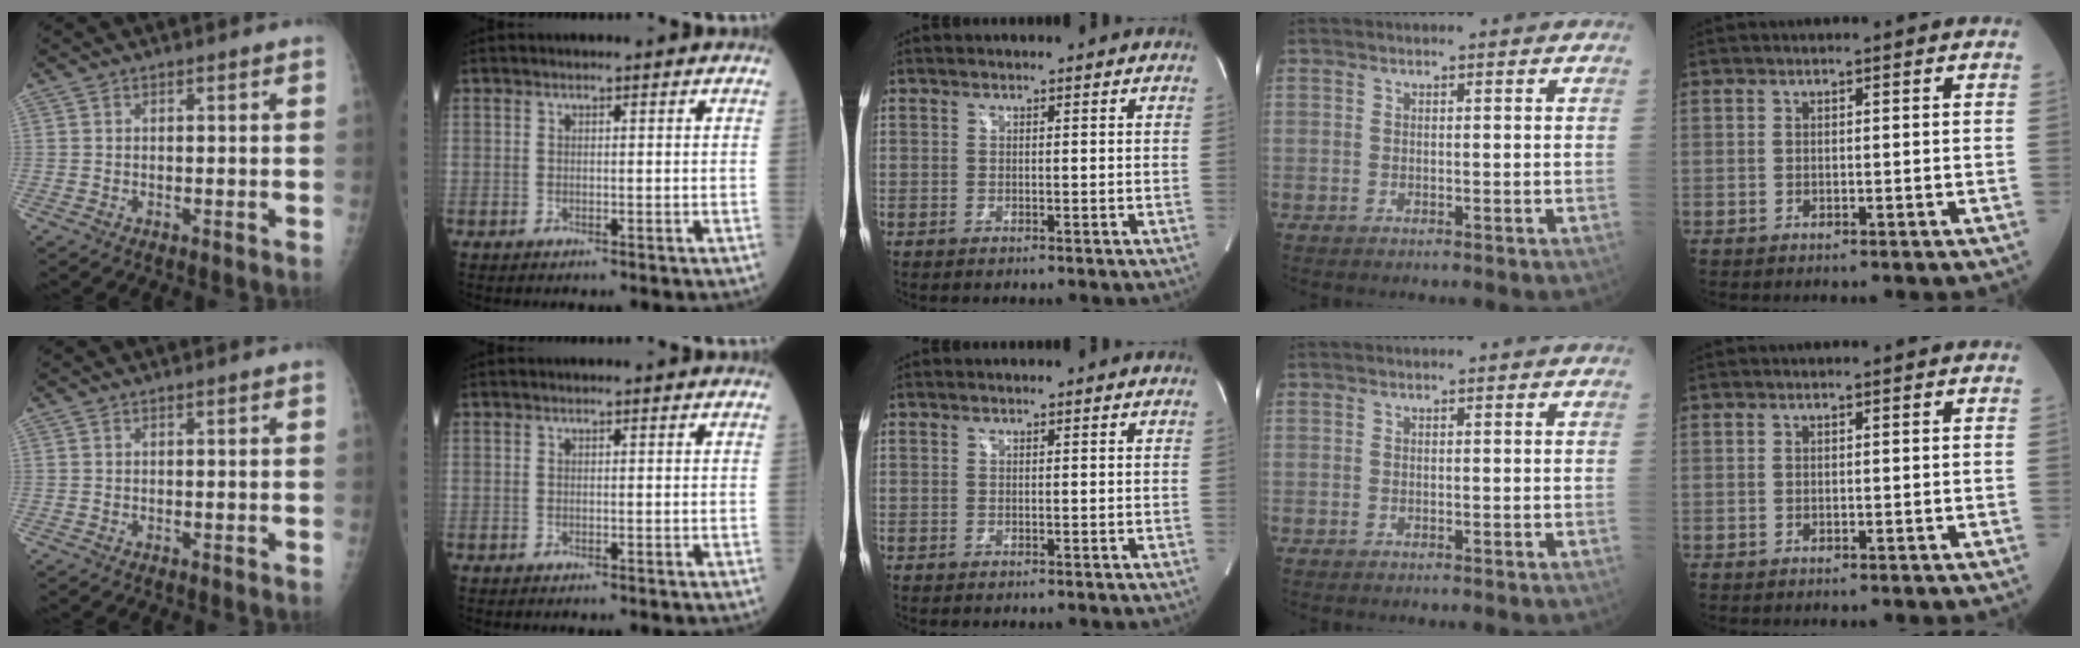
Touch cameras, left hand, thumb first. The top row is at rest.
{}